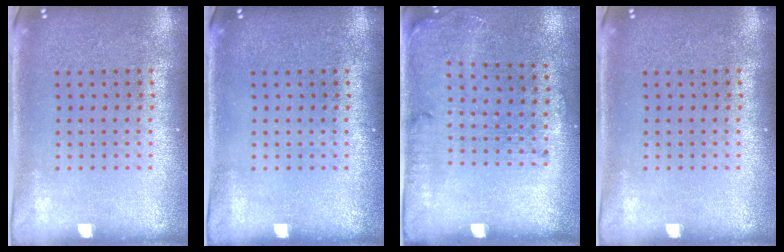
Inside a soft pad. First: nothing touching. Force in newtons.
{"total": 0.0}
{"total": 1.7, "press": 1.2, "slide": 1.2}
{"total": 0.0}